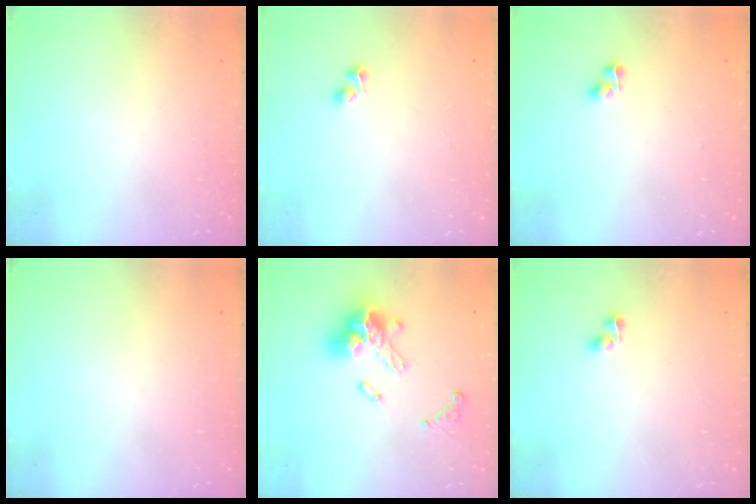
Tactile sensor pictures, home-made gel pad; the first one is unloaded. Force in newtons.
{"total": 3.2, "press": 2.9, "slide": 1.2}
{"total": 3.0, "press": 2.9, "slide": 0.9}
{"total": 0.0}
{"total": 14.4, "press": 14.3, "slide": 1.2}
{"total": 2.8, "press": 2.8, "slide": 0.1}